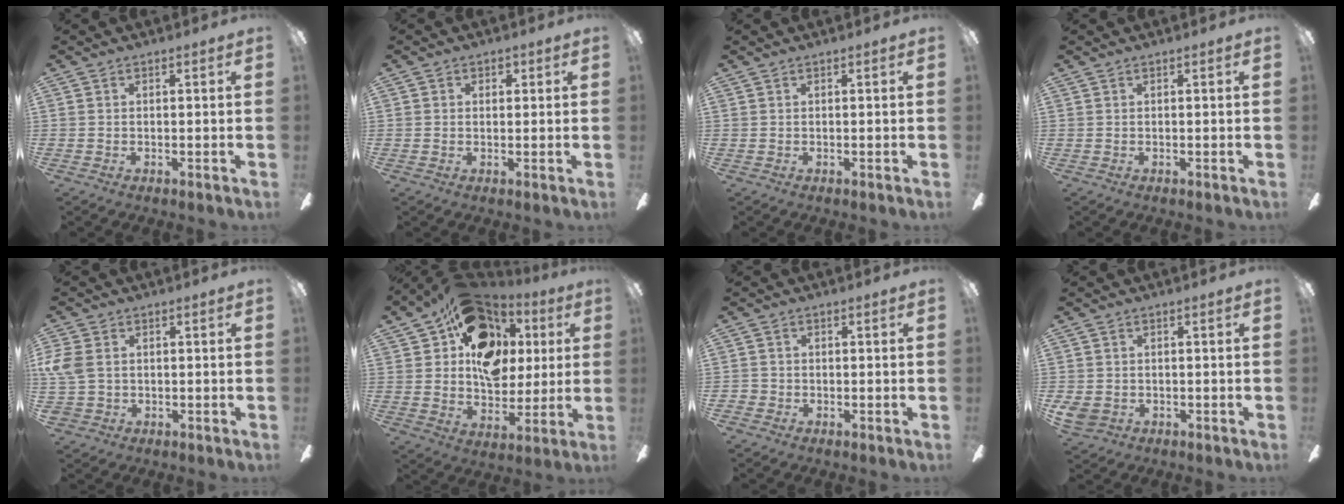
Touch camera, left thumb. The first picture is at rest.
{"total": 1.5, "force": [0.2, 1.4, 0.7], "torque": [-0.004, 0.004, 0.000]}
{"total": 0.0}
{"total": 0.0}
{"total": 6.9, "force": [0.7, 5.3, 4.3], "torque": [-0.107, 0.008, 0.014]}
{"total": 19.4, "force": [7.1, 14.7, 10.5], "torque": [-0.156, -0.017, 0.136]}
{"total": 1.8, "force": [-1.0, 1.5, 0.3], "torque": [-0.004, 0.007, -0.021]}
{"total": 3.6, "force": [-1.3, 2.9, 1.8], "torque": [-0.050, 0.001, -0.028]}